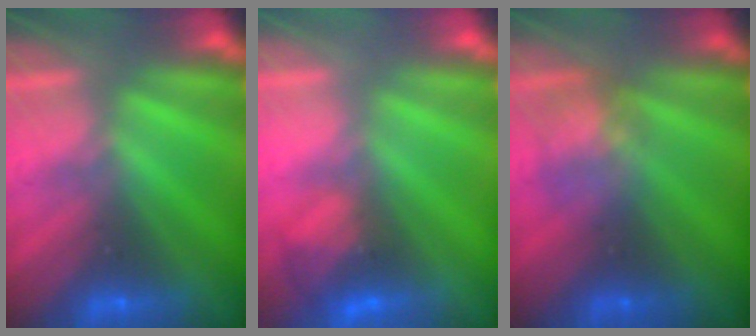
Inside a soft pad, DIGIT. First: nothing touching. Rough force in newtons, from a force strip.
{"total": 2.6}
{"total": 2.3}